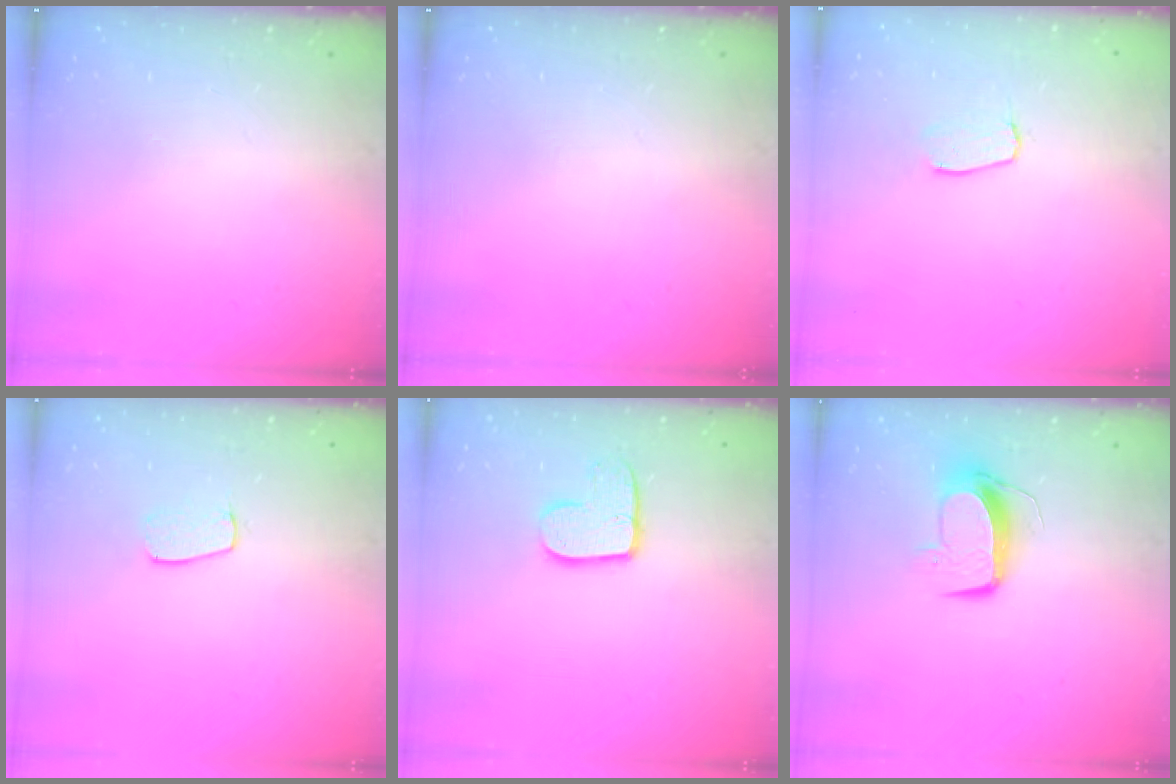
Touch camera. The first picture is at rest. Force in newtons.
{"total": 0.0}
{"total": 4.0, "press": 4.0, "slide": 0.3}
{"total": 5.5, "press": 5.5, "slide": 0.4}
{"total": 9.5, "press": 9.5, "slide": 0.3}
{"total": 9.8, "press": 9.7, "slide": 1.0}